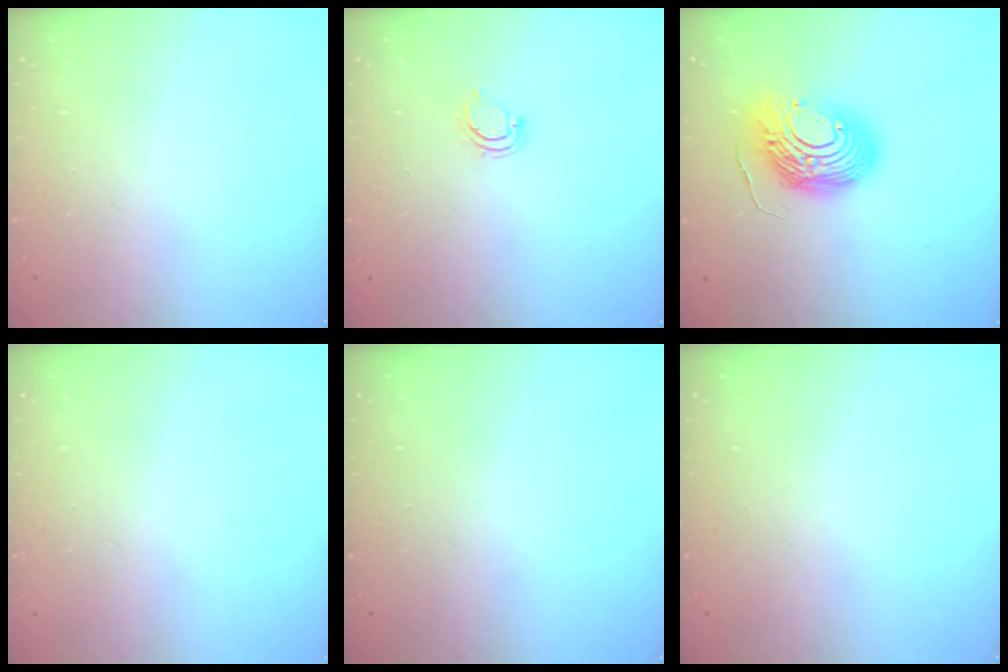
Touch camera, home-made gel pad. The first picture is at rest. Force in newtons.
{"total": 3.9, "press": 3.9, "slide": 0.3}
{"total": 17.7, "press": 17.6, "slide": 1.6}
{"total": 0.0}
{"total": 0.0}
{"total": 0.0}